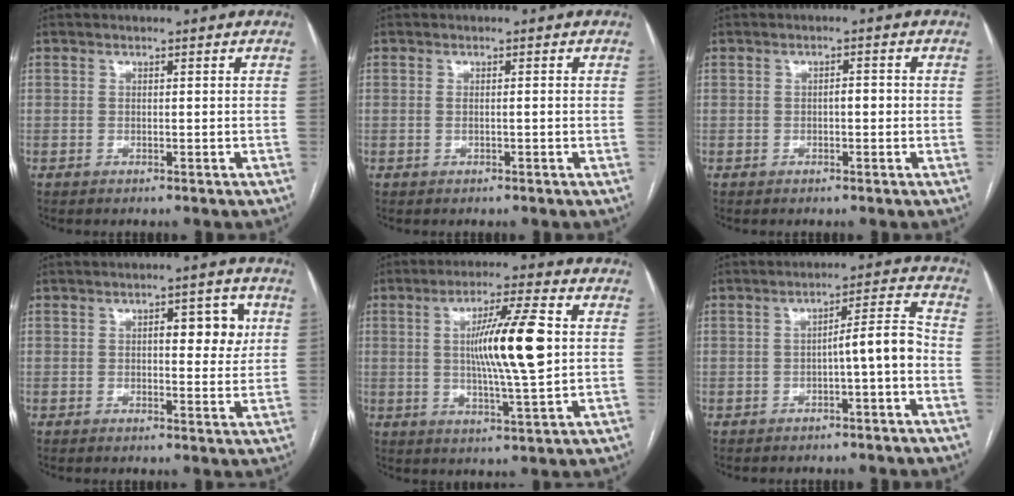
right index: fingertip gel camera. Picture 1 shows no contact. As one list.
[{"total": 0.9, "force": [-0.1, 0.1, 0.9], "torque": [-0.018, 0.003, 0.004]}, {"total": 1.5, "force": [-0.2, 0.5, 1.4], "torque": [-0.020, 0.005, -0.004]}, {"total": 5.7, "force": [1.5, 2.2, 5.1], "torque": [-0.063, 0.009, 0.018]}, {"total": 12.1, "force": [1.4, 0.3, 12.1], "torque": [-0.205, -0.001, 0.024]}, {"total": 5.7, "force": [-1.7, 0.1, 5.4], "torque": [-0.075, 0.021, -0.022]}]